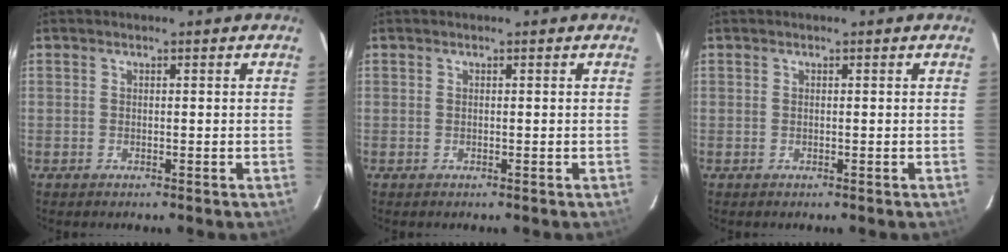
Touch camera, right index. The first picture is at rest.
{"total": 0.0}
{"total": 0.0}